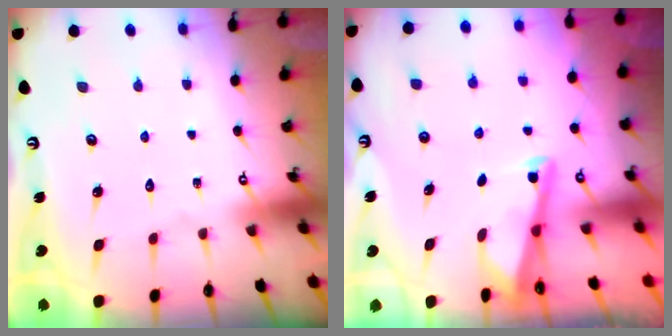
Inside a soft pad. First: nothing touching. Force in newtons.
{"total": 2.9, "press": 2.9, "slide": 0.4}